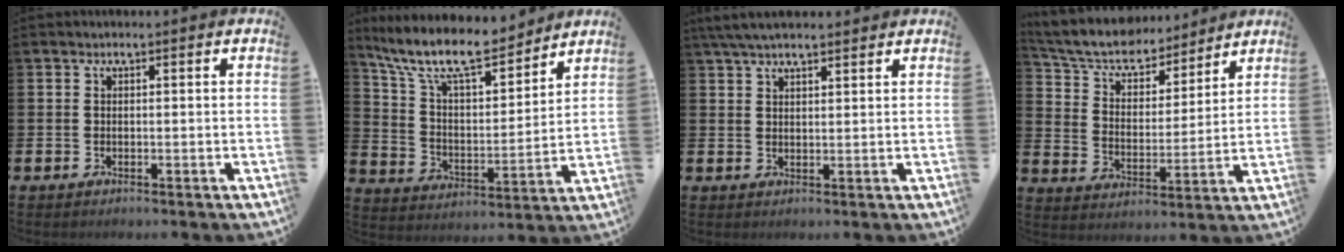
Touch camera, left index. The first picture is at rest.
{"total": 11.9, "force": [10.4, 2.9, 5.1], "torque": [-0.133, -0.062, 0.183]}
{"total": 4.5, "force": [3.9, 1.0, 1.9], "torque": [-0.040, -0.007, 0.071]}
{"total": 7.8, "force": [7.2, 2.4, 1.6], "torque": [-0.069, -0.053, 0.126]}